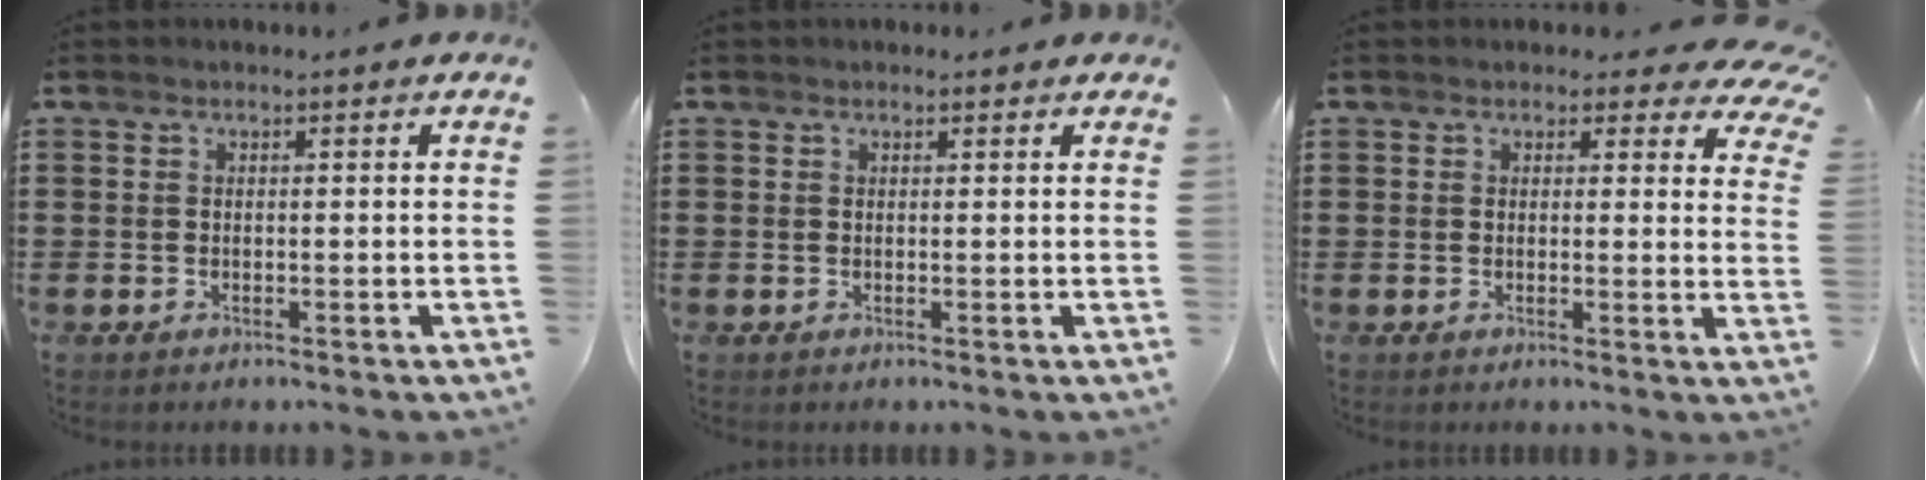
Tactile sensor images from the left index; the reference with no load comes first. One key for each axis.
{"total": 0.6, "fx": 0.4, "fy": 0.4, "fz": 0.3, "tx": -0.006, "ty": 0.004, "tz": 0.008}
{"total": 3.0, "fx": 2.3, "fy": 1.2, "fz": 1.4, "tx": -0.023, "ty": -0.006, "tz": 0.038}